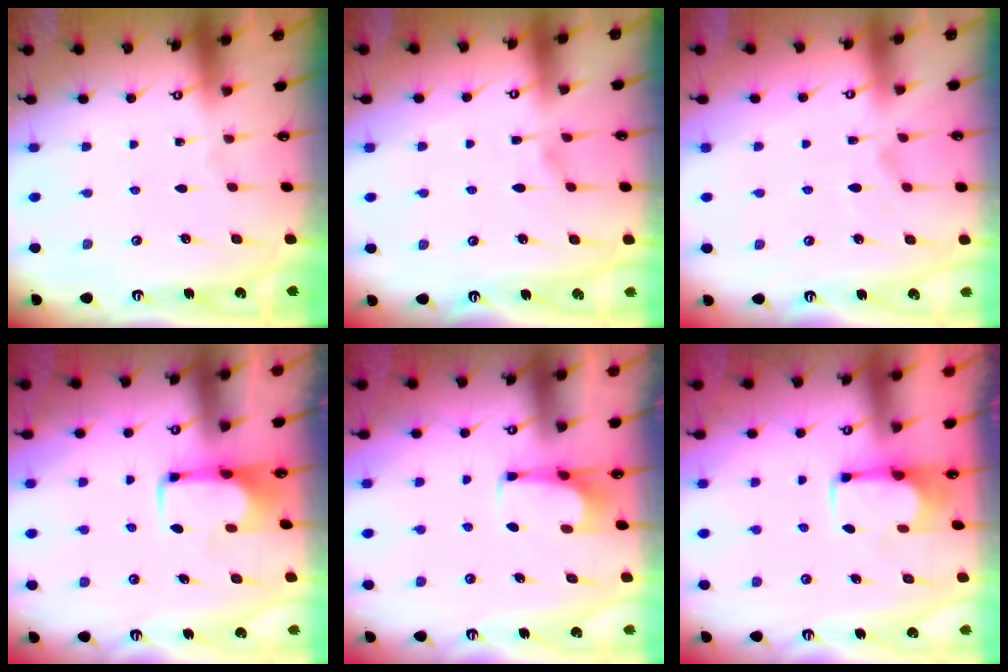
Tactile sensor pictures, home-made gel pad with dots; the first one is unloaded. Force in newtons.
{"total": 4.8, "press": 4.8, "slide": 0.5}
{"total": 1.6, "press": 1.0, "slide": 1.2}
{"total": 2.0, "press": 2.0, "slide": 0.4}
{"total": 1.0, "press": 0.9, "slide": 0.3}
{"total": 1.7, "press": 1.5, "slide": 0.9}